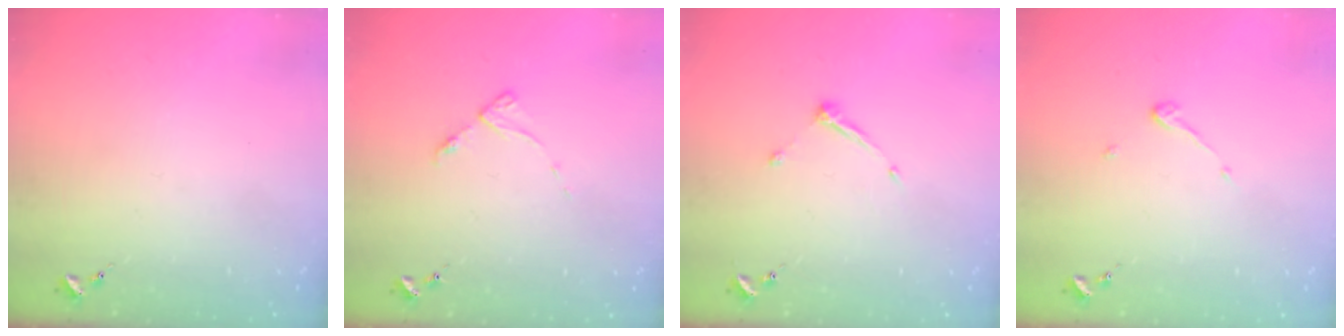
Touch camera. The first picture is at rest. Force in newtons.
{"total": 4.4, "press": 4.3, "slide": 0.7}
{"total": 5.9, "press": 5.9, "slide": 0.6}
{"total": 3.7, "press": 3.7, "slide": 0.3}